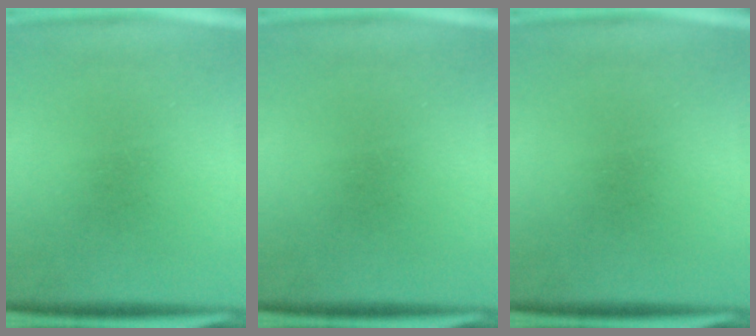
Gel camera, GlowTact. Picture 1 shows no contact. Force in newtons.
{"total": 0.0}
{"total": 0.0}